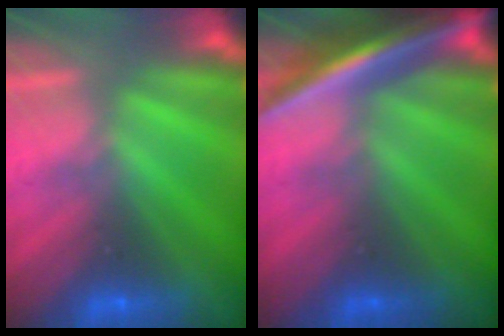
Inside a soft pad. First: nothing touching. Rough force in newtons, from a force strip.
{"total": 7.0}